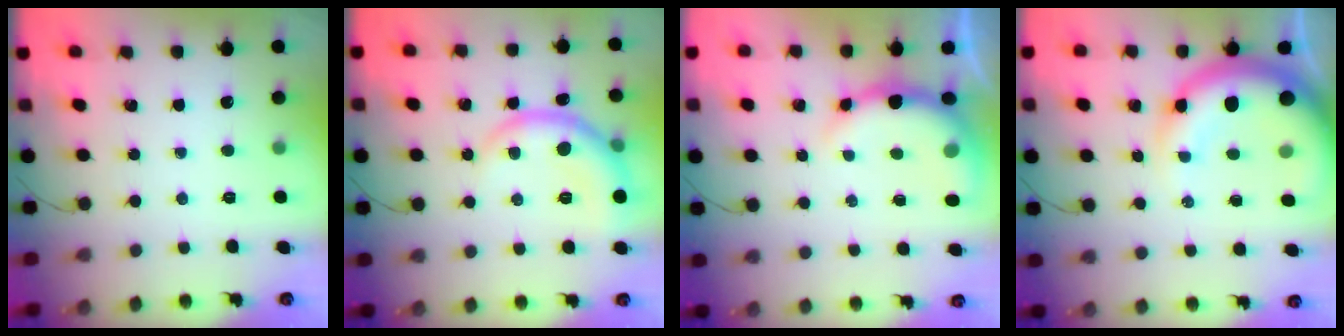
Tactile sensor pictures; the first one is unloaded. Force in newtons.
{"total": 10.5, "press": 10.4, "slide": 0.9}
{"total": 8.9, "press": 8.7, "slide": 1.8}
{"total": 13.4, "press": 13.1, "slide": 2.6}